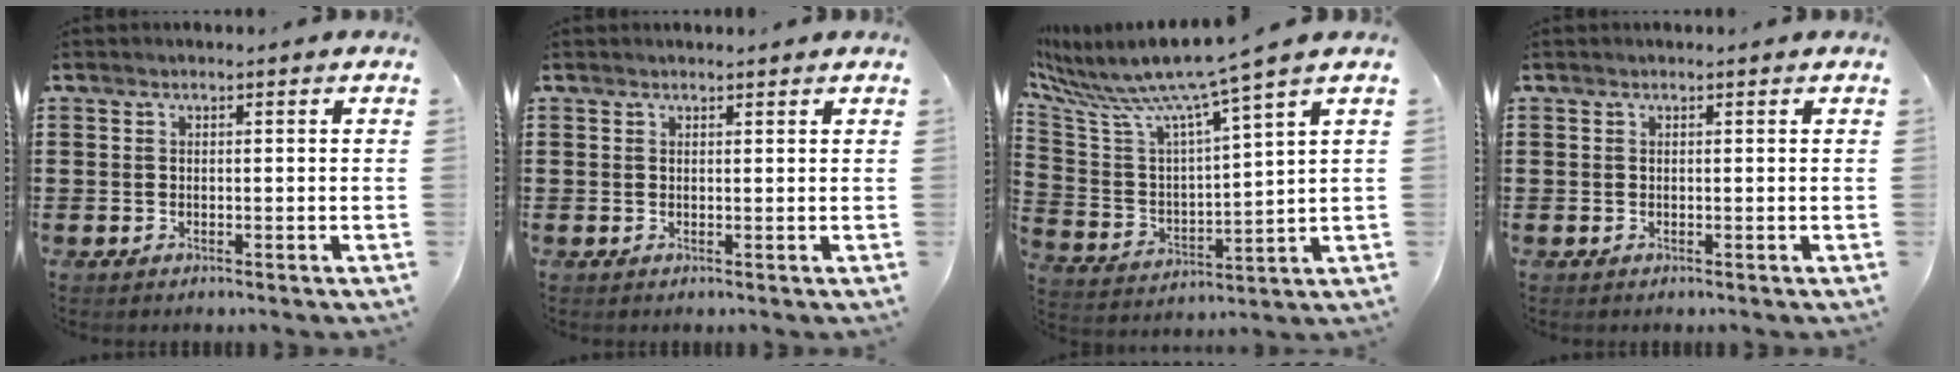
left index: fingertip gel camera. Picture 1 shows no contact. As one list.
[{"total": 0.6, "force": [0.6, 0.0, -0.1], "torque": [-0.001, 0.001, 0.012]}, {"total": 8.2, "force": [7.0, -0.9, 4.1], "torque": [-0.114, -0.061, 0.107]}, {"total": 0.0}]